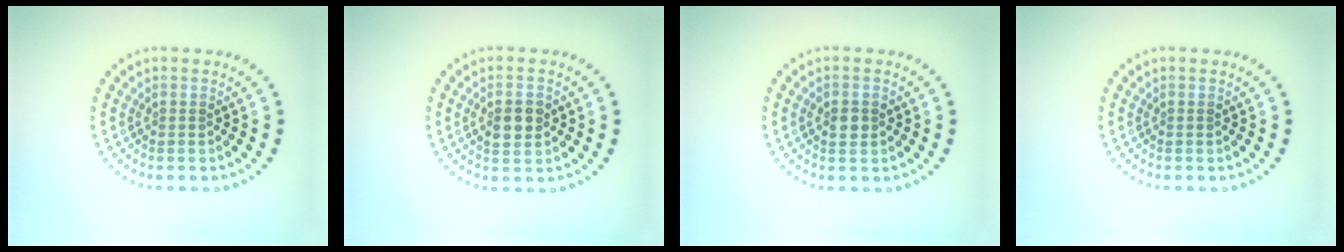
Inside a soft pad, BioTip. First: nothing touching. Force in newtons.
{"total": 2.5, "press": 2.5, "slide": 0.2}
{"total": 2.0, "press": 2.0, "slide": 0.2}
{"total": 0.0}